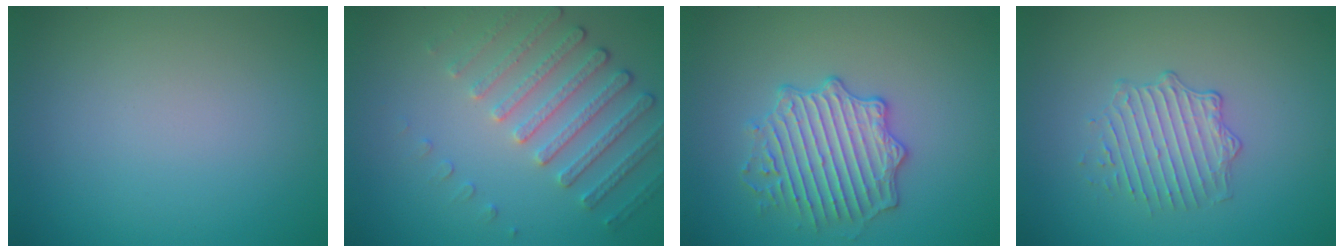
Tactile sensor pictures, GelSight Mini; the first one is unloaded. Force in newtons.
{"total": 4.5, "press": 3.4, "slide": 2.9}
{"total": 4.0, "press": 4.0, "slide": 0.5}
{"total": 2.3, "press": 1.6, "slide": 1.6}